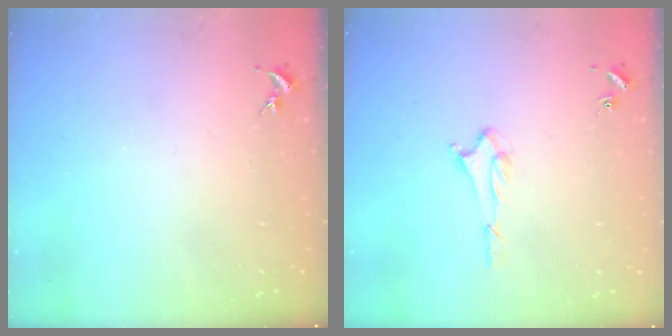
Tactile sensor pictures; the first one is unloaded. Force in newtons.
{"total": 1.5, "press": 1.5, "slide": 0.2}